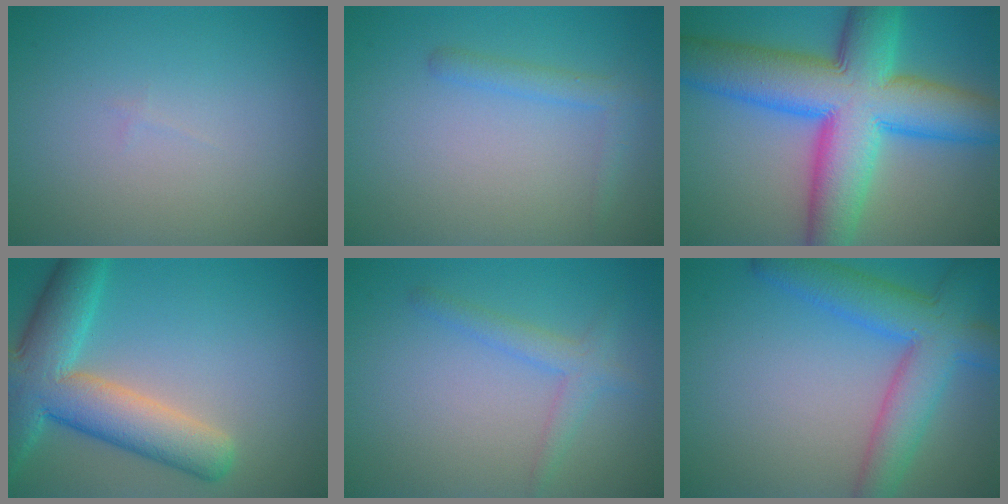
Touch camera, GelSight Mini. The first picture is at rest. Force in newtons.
{"total": 1.7, "press": 1.7, "slide": 0.1}
{"total": 14.2, "press": 14.2, "slide": 0.2}
{"total": 9.1, "press": 9.1, "slide": 0.6}
{"total": 2.2, "press": 2.2, "slide": 0.1}
{"total": 7.0, "press": 7.0, "slide": 0.3}